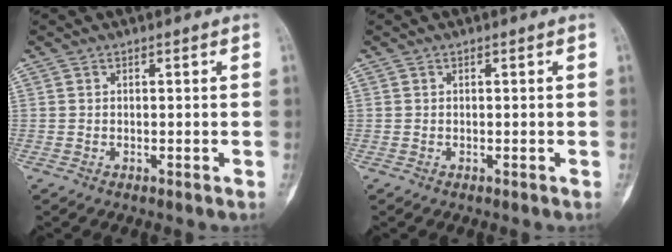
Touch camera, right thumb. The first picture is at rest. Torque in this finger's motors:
{"motor_torque": [0.00, 0.00, 0.00, 0.00, 0.00]}